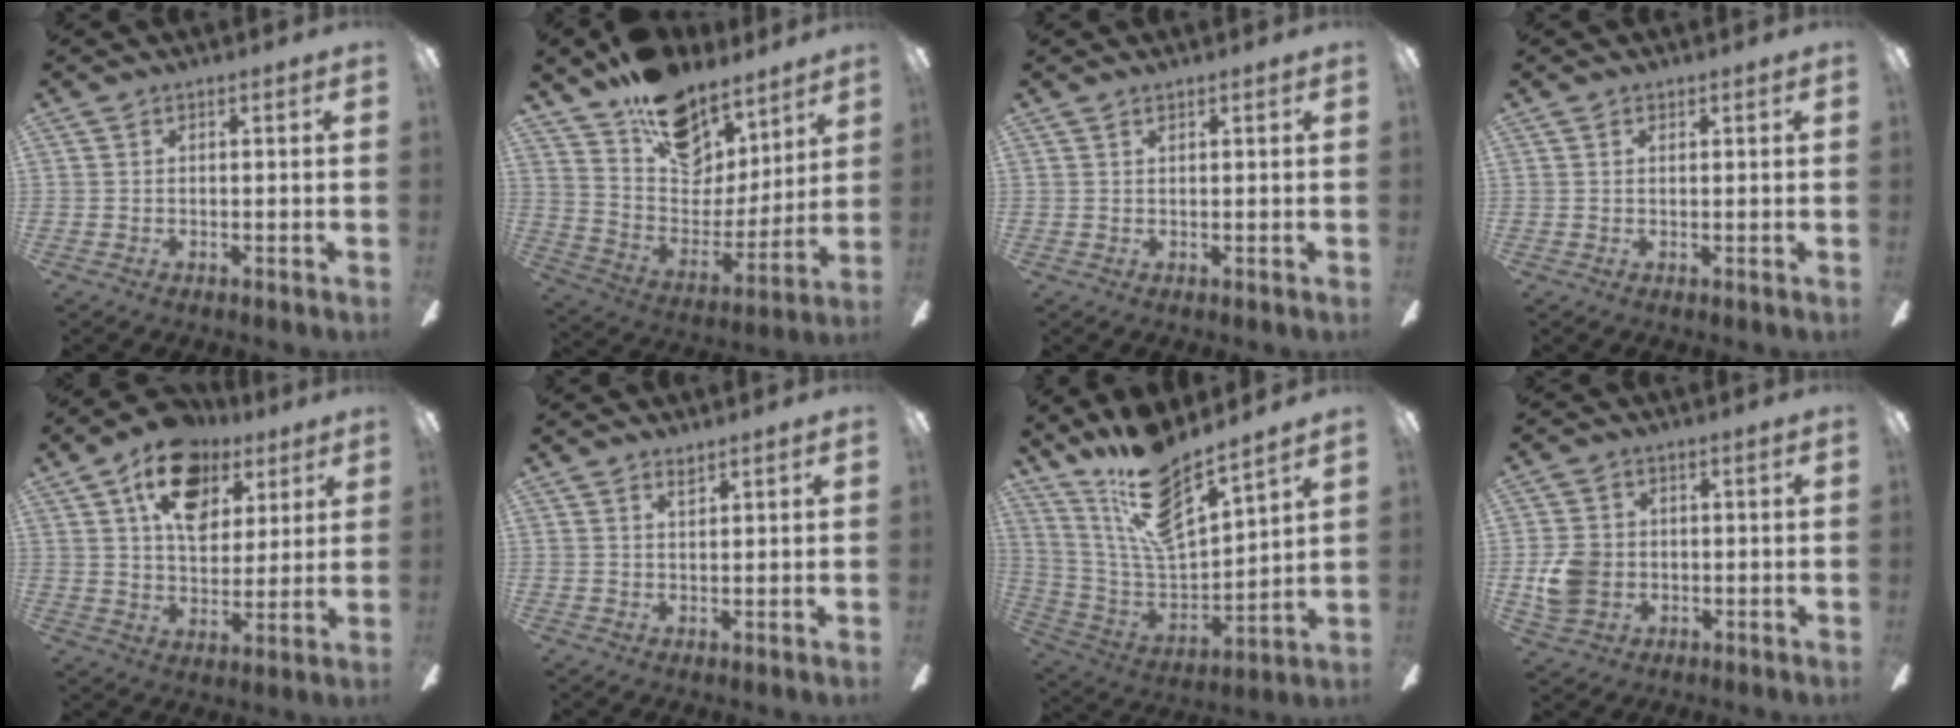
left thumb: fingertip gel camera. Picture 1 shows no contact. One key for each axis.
{"total": 17.4, "fx": 11.7, "fy": 10.6, "fz": 7.2, "tx": -0.103, "ty": -0.084, "tz": 0.213}
{"total": 0.9, "fx": 0.7, "fy": 0.2, "fz": 0.5, "tx": -0.011, "ty": 0.001, "tz": 0.013}
{"total": 0.9, "fx": 0.6, "fy": 0.5, "fz": 0.5, "tx": -0.004, "ty": -0.002, "tz": 0.010}
{"total": 16.3, "fx": 8.4, "fy": 10.4, "fz": 9.3, "tx": -0.142, "ty": -0.023, "tz": 0.152}
{"total": 2.1, "fx": 1.8, "fy": 0.6, "fz": 1.0, "tx": -0.015, "ty": -0.004, "tz": 0.031}
{"total": 17.3, "fx": 13.2, "fy": 4.9, "fz": 10.1, "tx": -0.201, "ty": -0.093, "tz": 0.234}
{"total": 7.8, "fx": -0.6, "fy": 6.7, "fz": 3.9, "tx": -0.076, "ty": 0.013, "tz": -0.008}